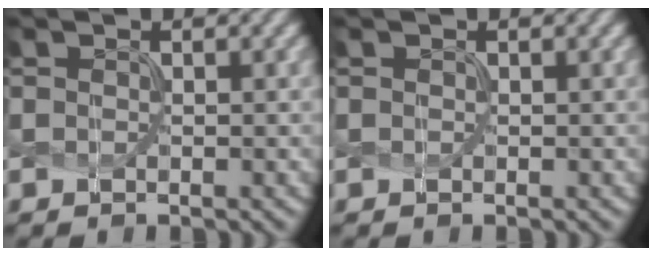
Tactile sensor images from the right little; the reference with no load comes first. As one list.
[{"total": 0.0}]